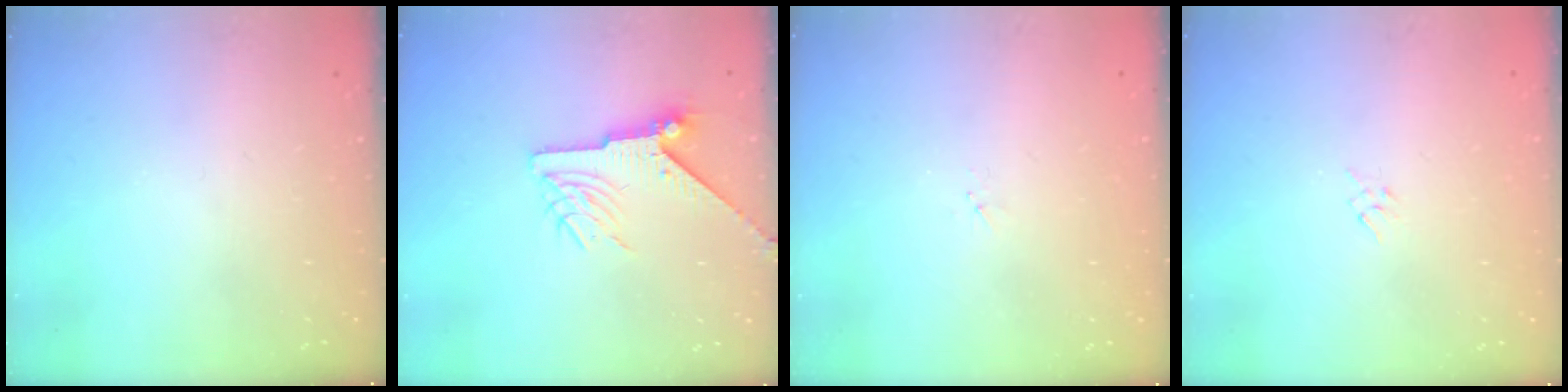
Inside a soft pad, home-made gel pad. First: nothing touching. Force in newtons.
{"total": 8.4, "press": 8.3, "slide": 0.2}
{"total": 1.9, "press": 1.9, "slide": 0.3}
{"total": 1.6, "press": 1.6, "slide": 0.4}